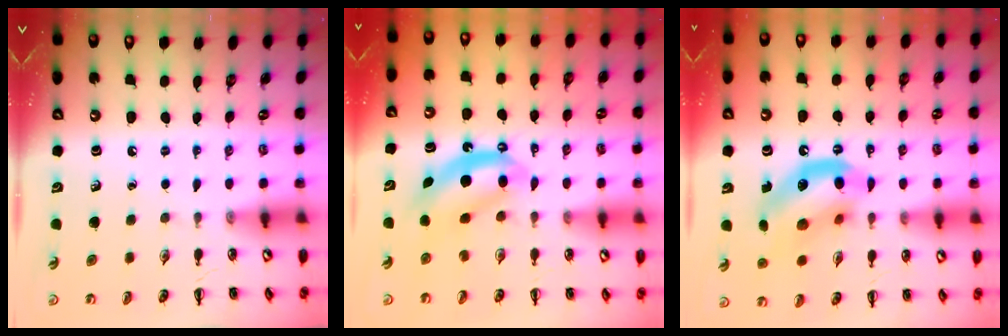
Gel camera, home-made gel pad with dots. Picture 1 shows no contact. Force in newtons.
{"total": 7.4, "press": 7.3, "slide": 1.2}
{"total": 14.8, "press": 14.4, "slide": 3.4}